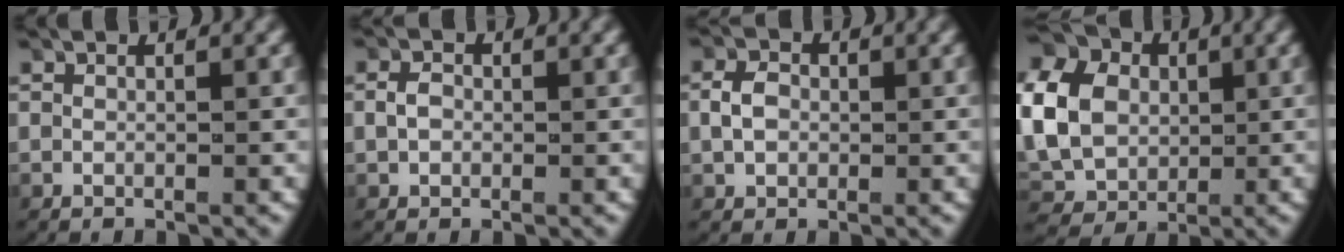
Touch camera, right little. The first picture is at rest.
{"total": 1.4, "force": [0.0, 1.1, 0.9], "torque": [-0.023, 0.002, 0.000]}
{"total": 2.4, "force": [0.1, 1.9, 1.5], "torque": [-0.033, 0.004, 0.003]}
{"total": 10.6, "force": [1.0, 9.2, 5.3], "torque": [-0.130, -0.018, 0.020]}